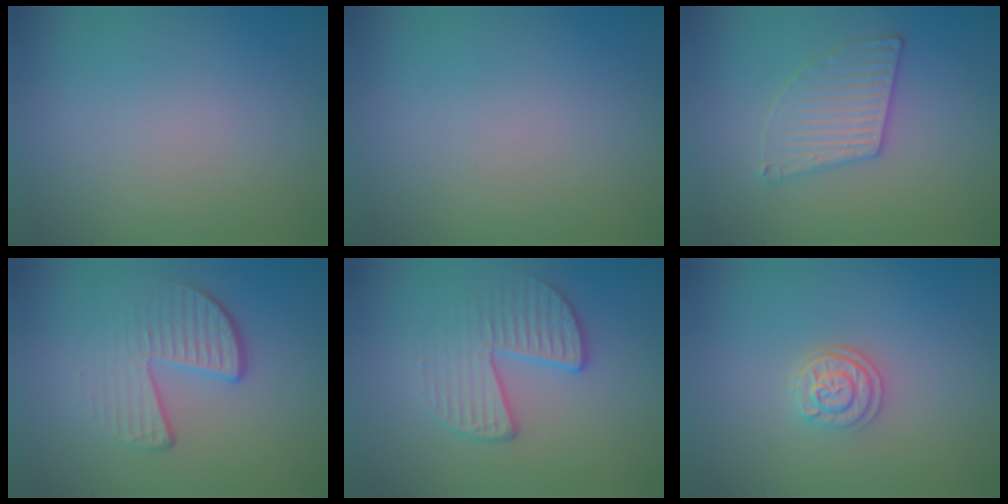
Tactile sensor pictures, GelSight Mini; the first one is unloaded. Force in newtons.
{"total": 0.0}
{"total": 3.0, "press": 3.0, "slide": 0.4}
{"total": 3.9, "press": 2.7, "slide": 2.8}
{"total": 3.5, "press": 2.9, "slide": 2.0}
{"total": 2.6, "press": 2.2, "slide": 1.3}